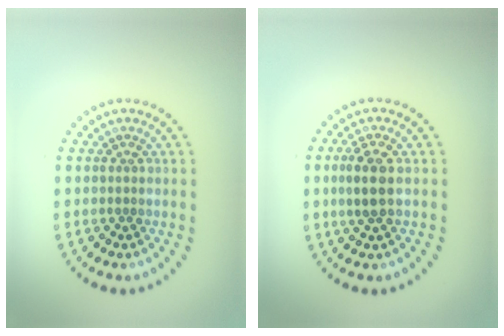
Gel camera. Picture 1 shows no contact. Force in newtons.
{"total": 2.6, "press": 2.5, "slide": 0.7}